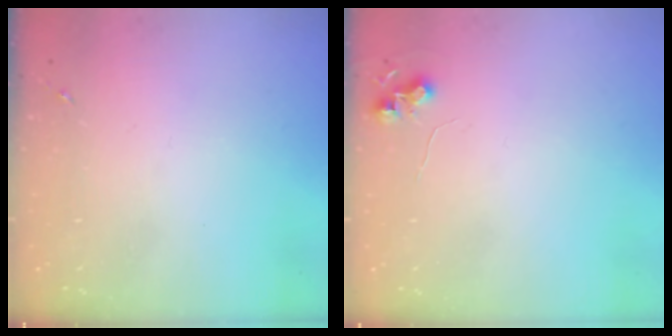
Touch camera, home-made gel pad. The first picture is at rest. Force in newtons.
{"total": 6.0, "press": 5.9, "slide": 0.7}